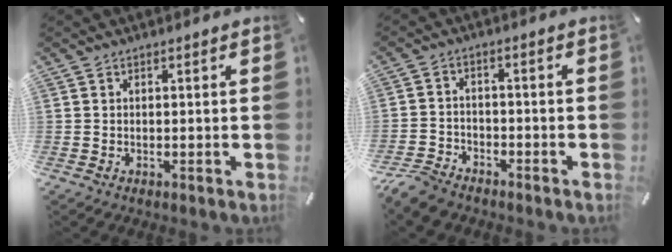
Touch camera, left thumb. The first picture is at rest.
{"total": 6.1, "force": [-5.2, 2.6, 1.7], "torque": [-0.045, 0.023, -0.104]}